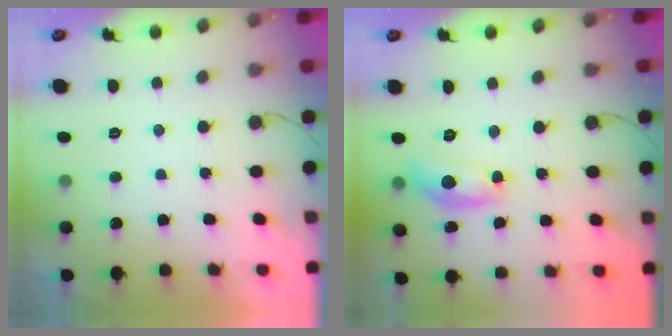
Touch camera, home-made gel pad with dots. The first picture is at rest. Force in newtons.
{"total": 12.0, "press": 12.0, "slide": 0.6}